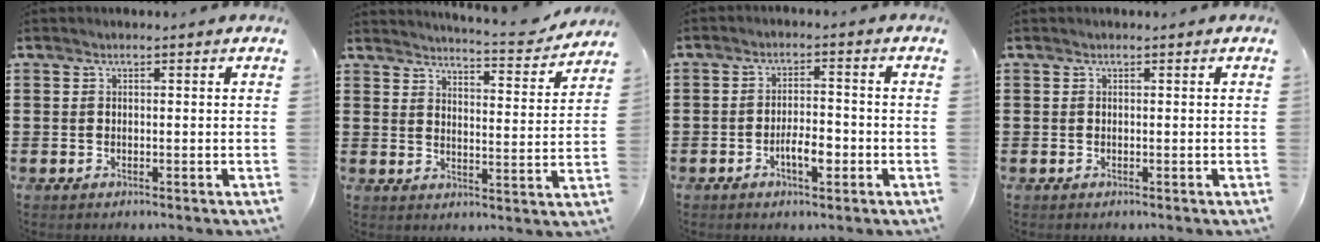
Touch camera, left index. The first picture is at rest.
{"total": 4.5, "force": [4.4, -0.3, 1.0], "torque": [-0.025, -0.040, 0.068]}
{"total": 4.3, "force": [-1.8, 1.7, 3.6], "torque": [-0.061, 0.008, -0.031]}
{"total": 0.0}